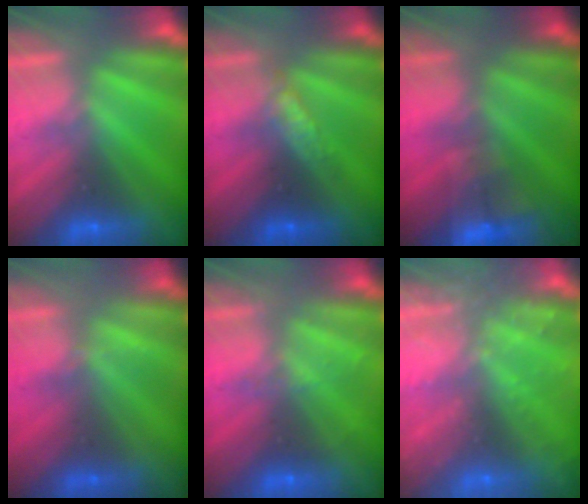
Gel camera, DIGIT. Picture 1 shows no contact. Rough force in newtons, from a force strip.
{"total": 2.9}
{"total": 3.5}
{"total": 2.3}
{"total": 1.9}
{"total": 9.7}